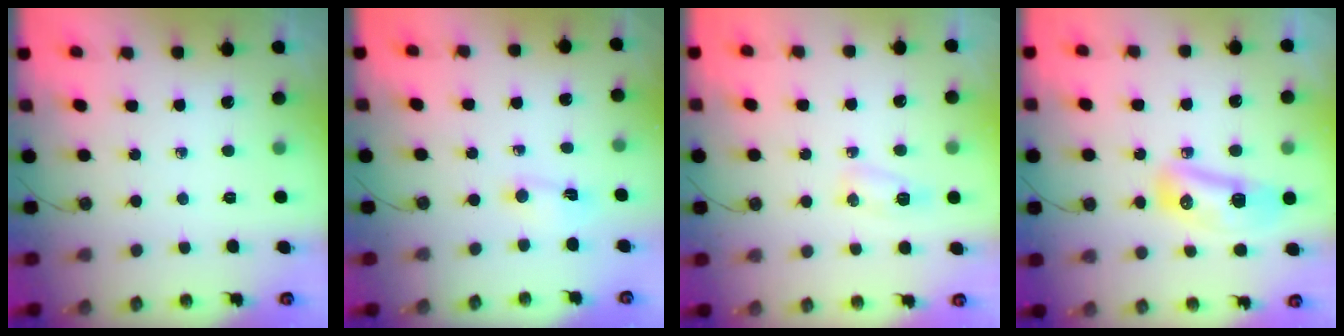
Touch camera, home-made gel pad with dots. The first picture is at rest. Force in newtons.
{"total": 2.8, "press": 1.9, "slide": 2.1}
{"total": 6.4, "press": 5.1, "slide": 3.9}
{"total": 12.4, "press": 11.5, "slide": 4.7}